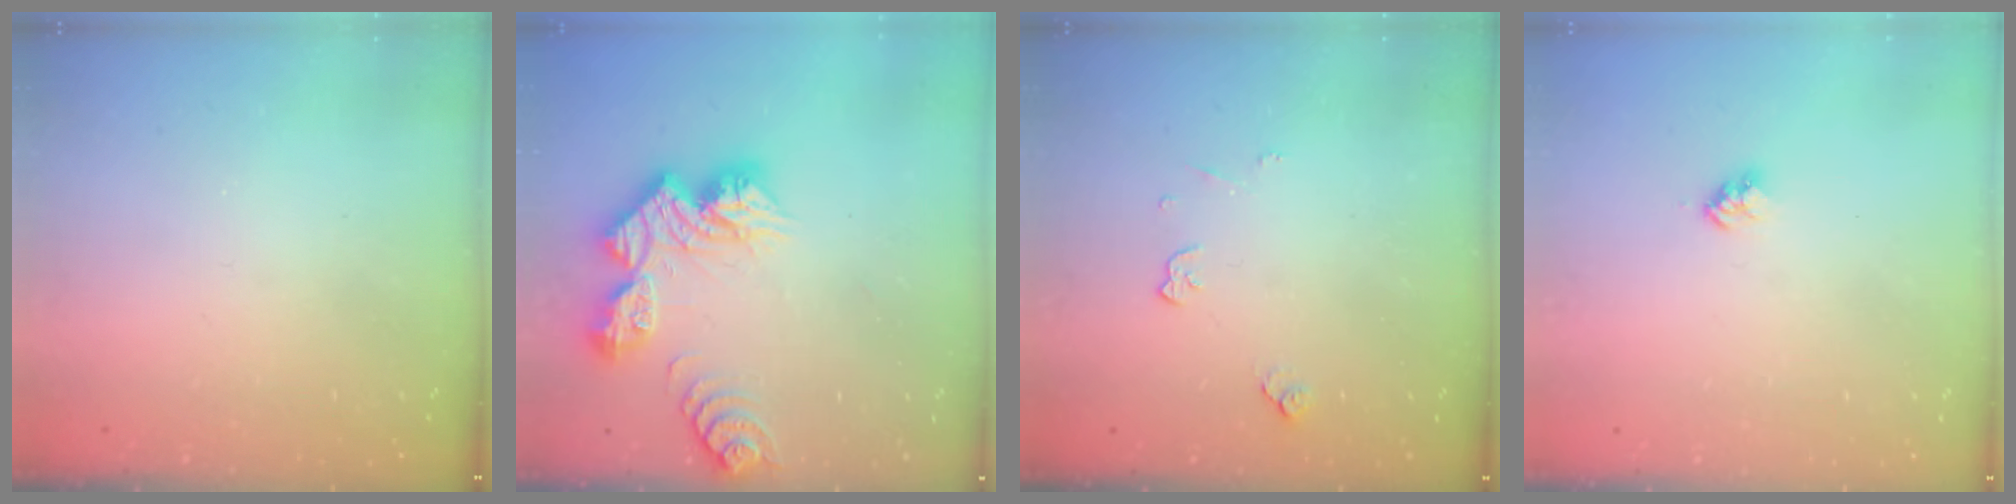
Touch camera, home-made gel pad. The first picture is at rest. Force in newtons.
{"total": 14.1, "press": 14.1, "slide": 1.3}
{"total": 4.8, "press": 4.7, "slide": 0.7}
{"total": 2.8, "press": 2.8, "slide": 0.4}